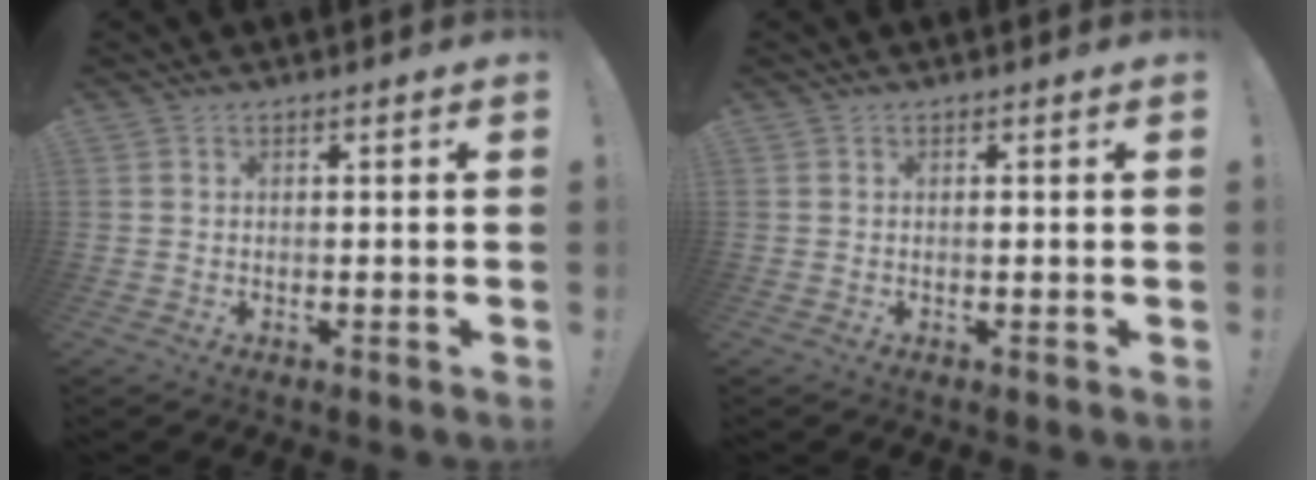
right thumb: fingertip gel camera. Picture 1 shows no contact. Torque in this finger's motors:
{"motor_torque": [-0.01, -0.02, -0.05, -0.01, 0.10]}